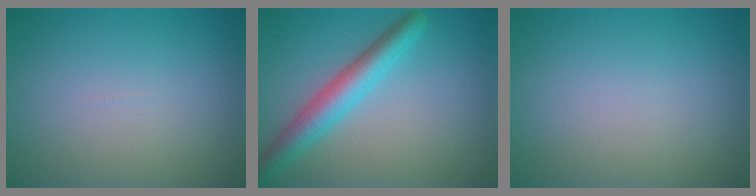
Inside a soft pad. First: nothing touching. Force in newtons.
{"total": 4.3, "press": 4.3, "slide": 0.2}
{"total": 0.0}